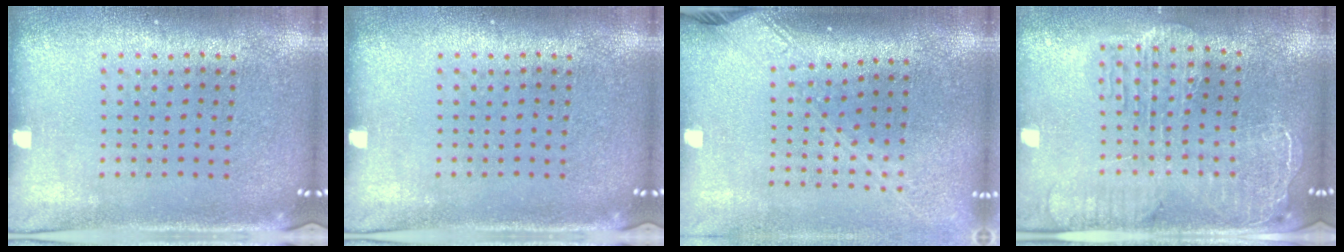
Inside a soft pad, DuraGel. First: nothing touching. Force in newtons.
{"total": 0.0}
{"total": 2.1, "press": 1.6, "slide": 1.4}
{"total": 2.5, "press": 2.2, "slide": 1.2}